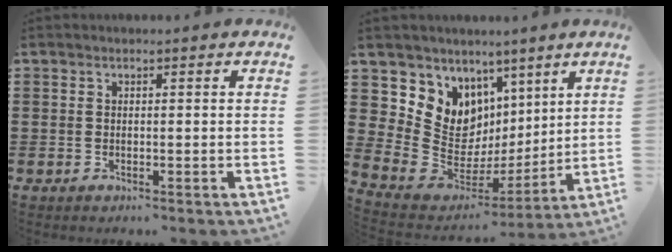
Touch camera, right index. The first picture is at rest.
{"total": 9.4, "force": [4.1, 8.4, 1.6], "torque": [-0.077, -0.052, 0.087]}